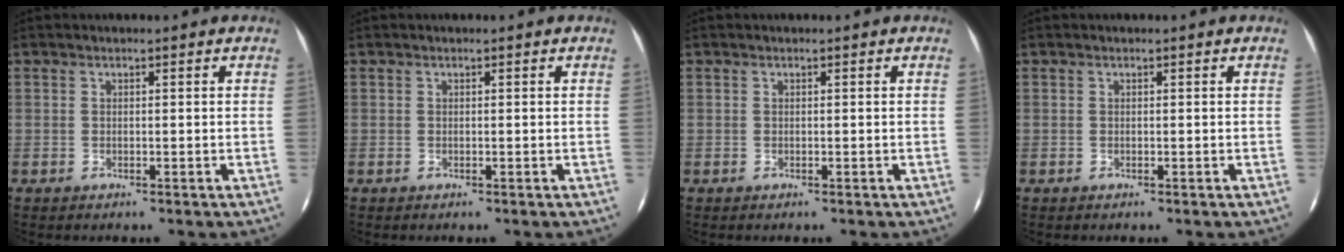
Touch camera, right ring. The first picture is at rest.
{"total": 0.0}
{"total": 0.0}
{"total": 0.0}